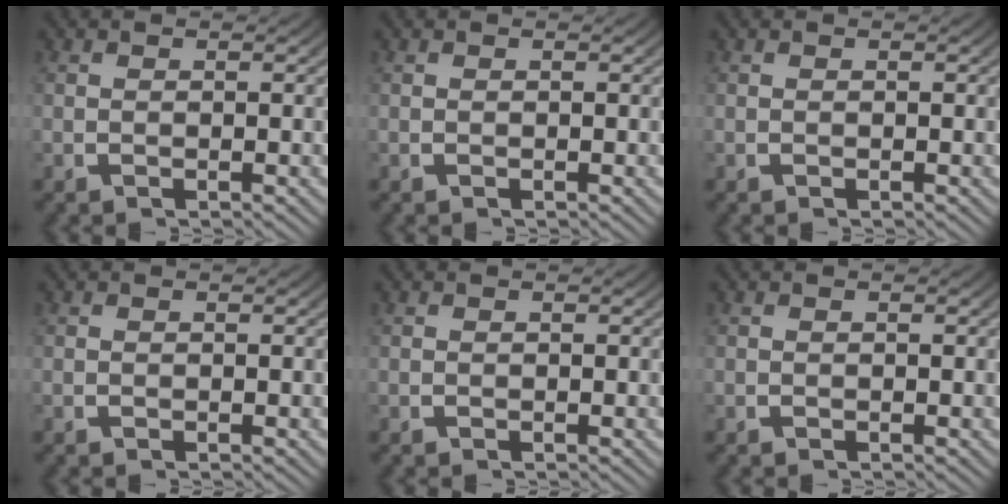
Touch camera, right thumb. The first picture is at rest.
{"total": 0.0}
{"total": 0.0}
{"total": 0.0}
{"total": 0.0}
{"total": 0.0}